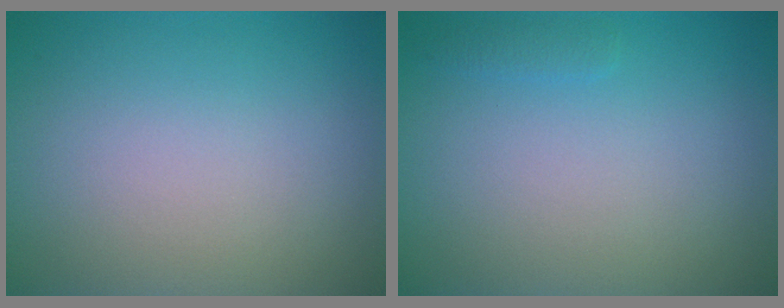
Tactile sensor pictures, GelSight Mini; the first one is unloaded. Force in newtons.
{"total": 0.7, "press": 0.7, "slide": 0.1}